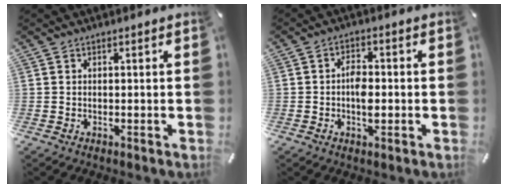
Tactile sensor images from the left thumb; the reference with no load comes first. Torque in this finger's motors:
{"motor_torque": [0.08, 0.24, 0.66, 0.29, 0.07]}